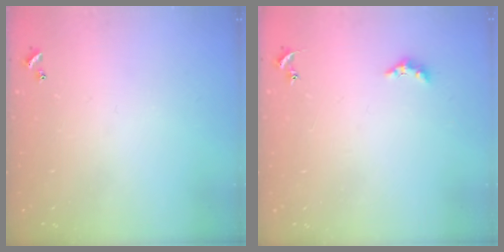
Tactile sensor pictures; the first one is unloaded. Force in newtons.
{"total": 2.8, "press": 2.7, "slide": 0.6}